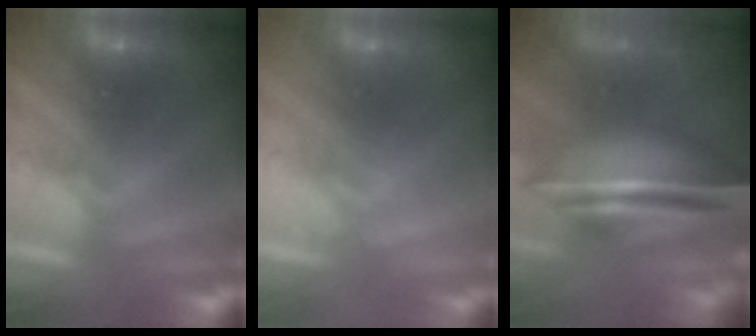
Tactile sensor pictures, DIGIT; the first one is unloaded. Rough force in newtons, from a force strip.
{"total": 2.1}
{"total": 7.0}